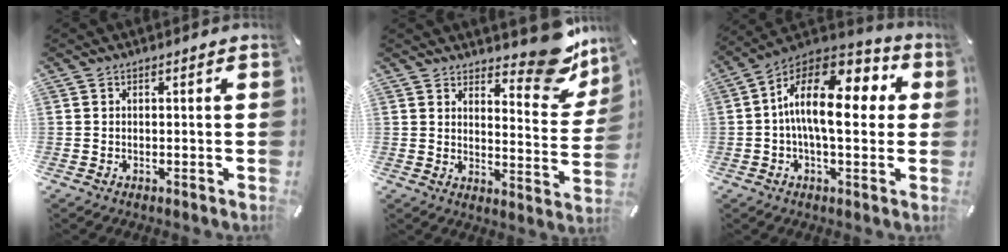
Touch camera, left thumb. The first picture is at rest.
{"total": 14.8, "force": [11.5, 6.2, 7.0], "torque": [-0.064, -0.104, 0.196]}
{"total": 18.8, "force": [2.2, 9.5, 16.0], "torque": [-0.272, -0.014, 0.033]}